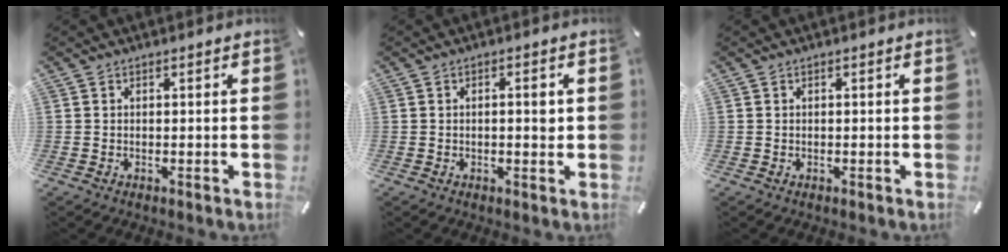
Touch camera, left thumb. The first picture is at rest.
{"total": 3.0, "force": [0.2, 1.1, 2.8], "torque": [-0.037, -0.002, -0.003]}
{"total": 0.0}